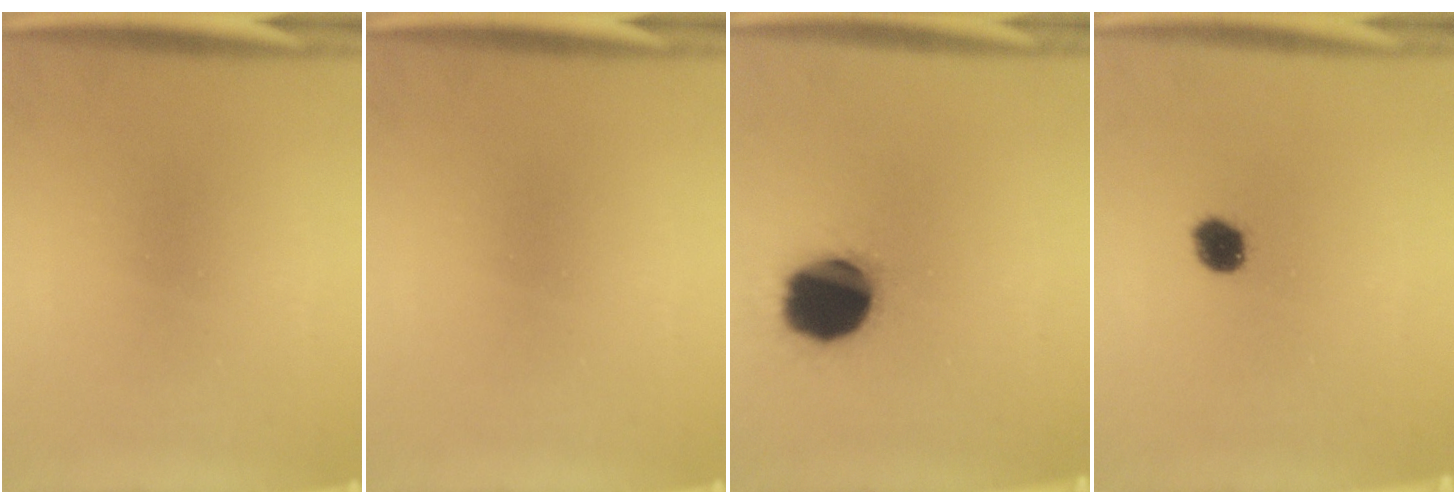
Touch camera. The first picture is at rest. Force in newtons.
{"total": 0.0}
{"total": 17.9}
{"total": 4.0}